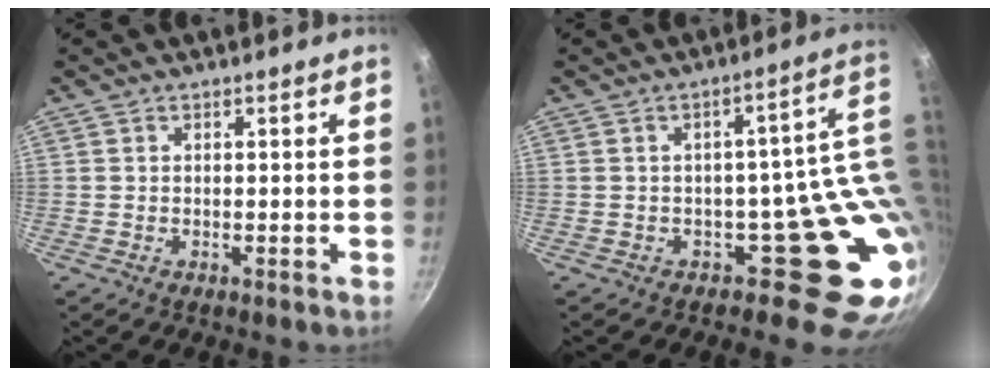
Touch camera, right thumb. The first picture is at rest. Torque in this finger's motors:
{"motor_torque": [2.51, 2.50, 1.65, -1.12, 0.06]}